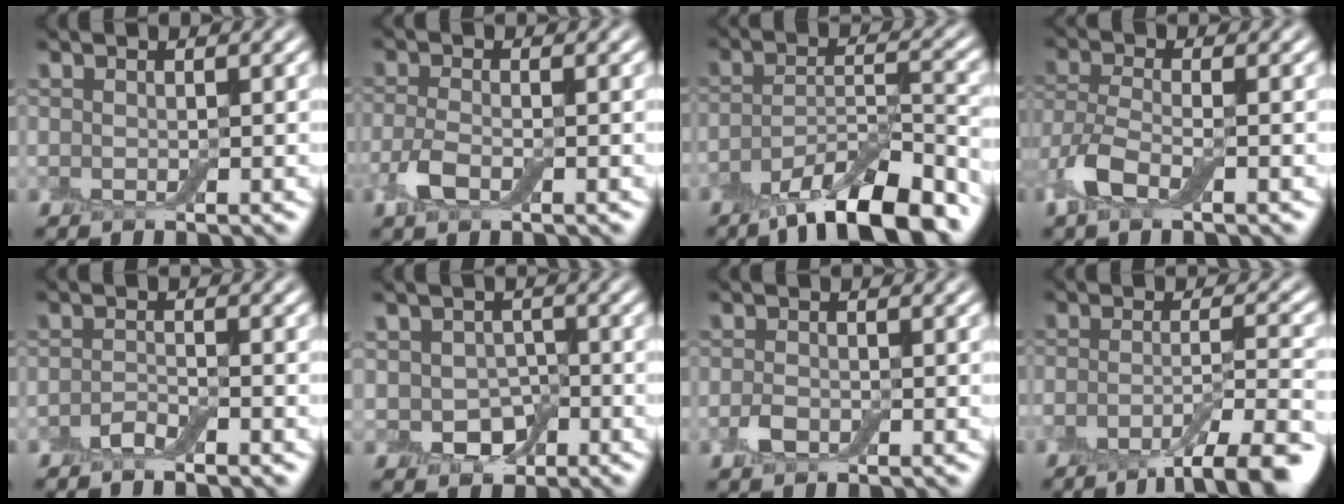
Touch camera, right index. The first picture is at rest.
{"total": 2.5, "force": [-1.2, 1.1, 1.9], "torque": [-0.050, -0.003, -0.030]}
{"total": 9.4, "force": [-6.6, 2.5, 6.2], "torque": [-0.095, -0.005, -0.115]}
{"total": 3.9, "force": [-2.0, 1.7, 2.9], "torque": [-0.070, -0.001, -0.050]}
{"total": 1.6, "force": [-1.2, 0.4, 0.9], "torque": [-0.021, 0.003, -0.026]}
{"total": 3.6, "force": [-0.9, 2.8, 2.1], "torque": [-0.031, -0.007, -0.017]}
{"total": 1.4, "force": [-0.7, 0.9, 0.9], "torque": [-0.021, 0.000, -0.015]}
{"total": 7.9, "force": [-4.9, 1.8, 5.9], "torque": [-0.085, -0.002, -0.080]}